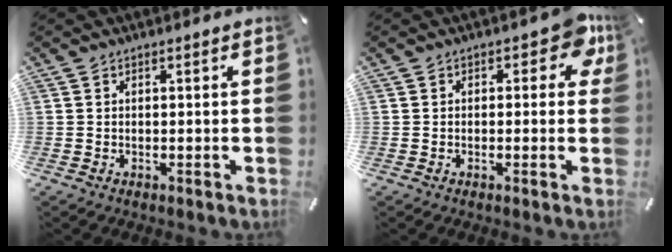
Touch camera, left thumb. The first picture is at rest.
{"total": 6.1, "force": [2.3, 3.4, 4.6], "torque": [-0.046, -0.007, 0.033]}